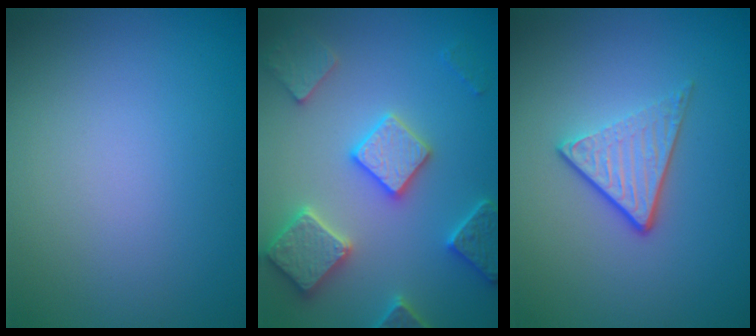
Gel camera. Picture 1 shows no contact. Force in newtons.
{"total": 5.8, "press": 5.6, "slide": 1.2}
{"total": 3.6, "press": 2.6, "slide": 2.5}